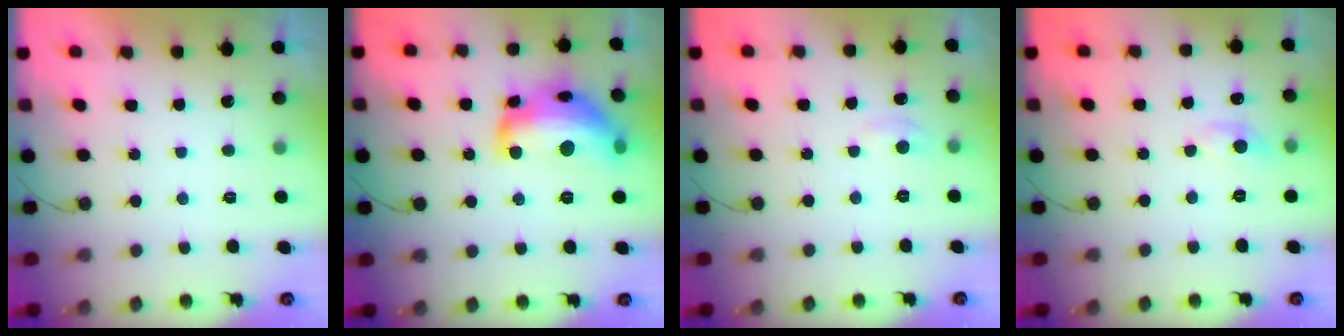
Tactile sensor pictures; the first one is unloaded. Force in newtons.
{"total": 19.5, "press": 19.5, "slide": 1.0}
{"total": 2.3, "press": 2.3, "slide": 0.3}
{"total": 4.8, "press": 4.8, "slide": 0.6}